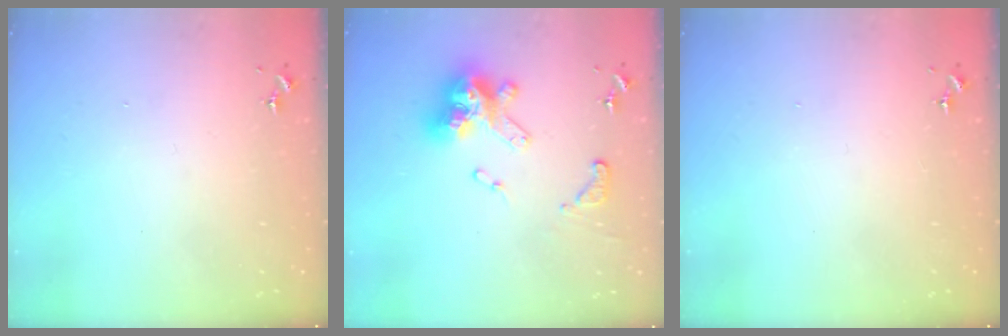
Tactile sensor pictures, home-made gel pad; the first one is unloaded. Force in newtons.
{"total": 16.9, "press": 16.8, "slide": 1.6}
{"total": 0.0}